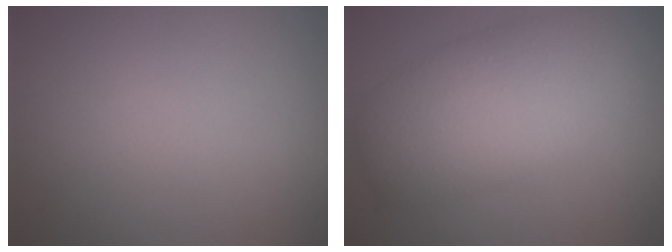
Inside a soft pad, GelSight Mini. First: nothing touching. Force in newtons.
{"total": 7.5, "press": 7.5, "slide": 0.2}